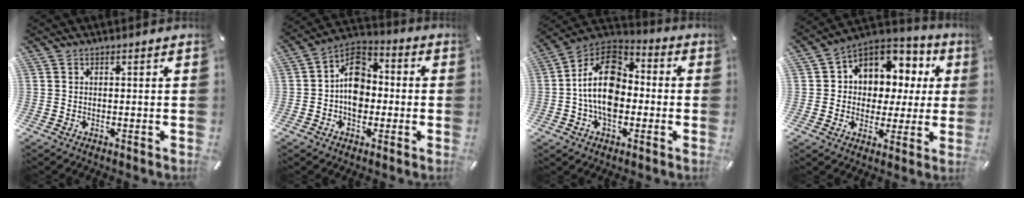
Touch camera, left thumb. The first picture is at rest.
{"total": 9.8, "force": [-1.3, 7.8, 5.8], "torque": [-0.099, 0.014, -0.026]}
{"total": 16.0, "force": [-2.3, 10.8, 11.5], "torque": [-0.226, 0.022, -0.047]}
{"total": 9.1, "force": [3.5, 8.0, 2.8], "torque": [-0.054, -0.034, 0.070]}